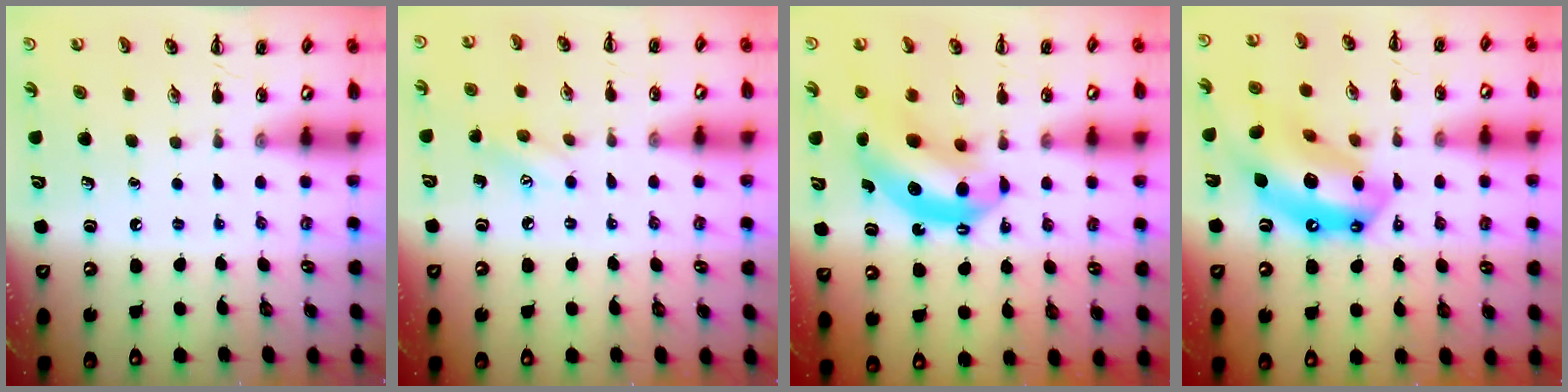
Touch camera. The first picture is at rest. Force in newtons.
{"total": 6.4, "press": 6.2, "slide": 1.6}
{"total": 11.4, "press": 11.0, "slide": 3.0}
{"total": 16.9, "press": 16.2, "slide": 4.7}